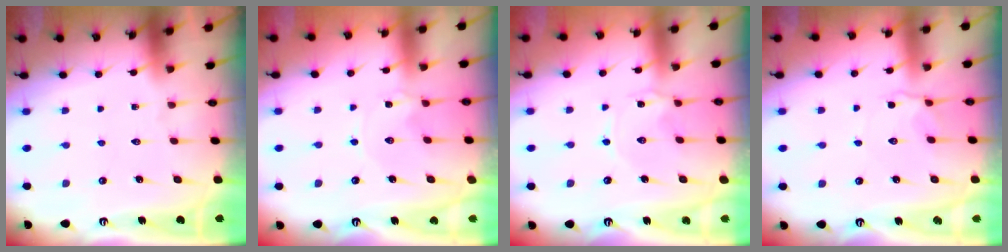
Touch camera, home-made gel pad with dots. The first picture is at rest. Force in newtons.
{"total": 2.0, "press": 2.0, "slide": 0.3}
{"total": 2.0, "press": 2.0, "slide": 0.2}
{"total": 2.8, "press": 2.6, "slide": 1.1}